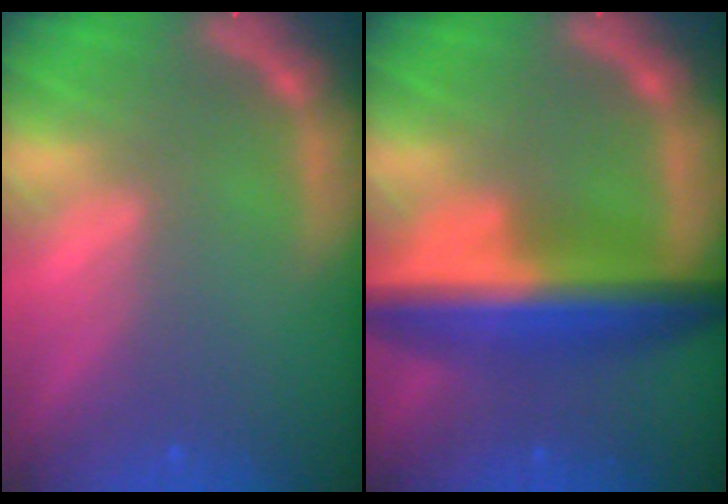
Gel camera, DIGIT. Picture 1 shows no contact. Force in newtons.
{"total": 9.5}